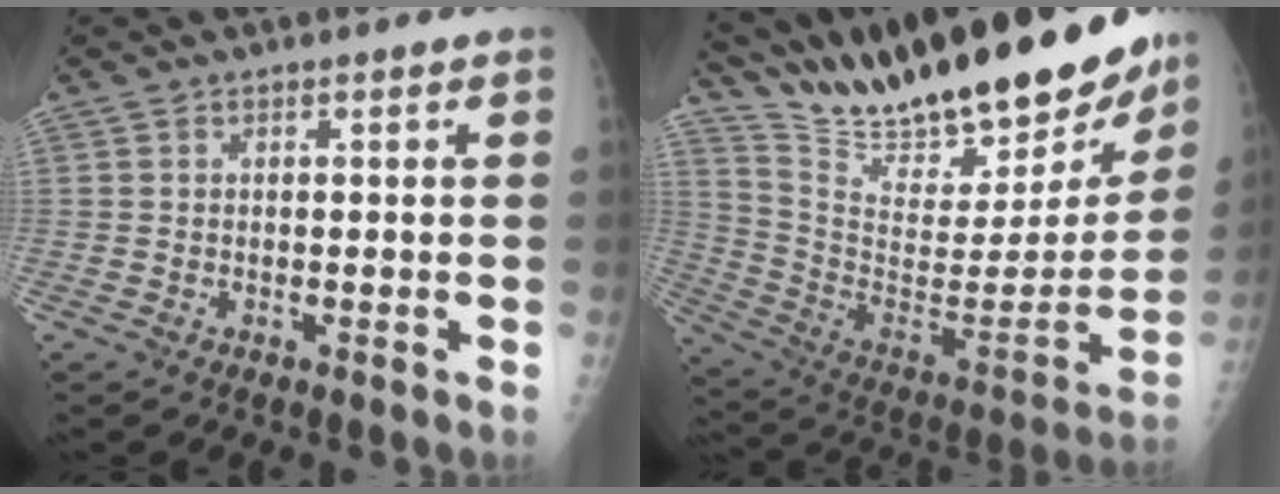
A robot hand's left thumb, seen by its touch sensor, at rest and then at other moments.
{"total": 32.2, "force": [26.7, 8.0, 16.2], "torque": [-0.245, -0.119, 0.409]}